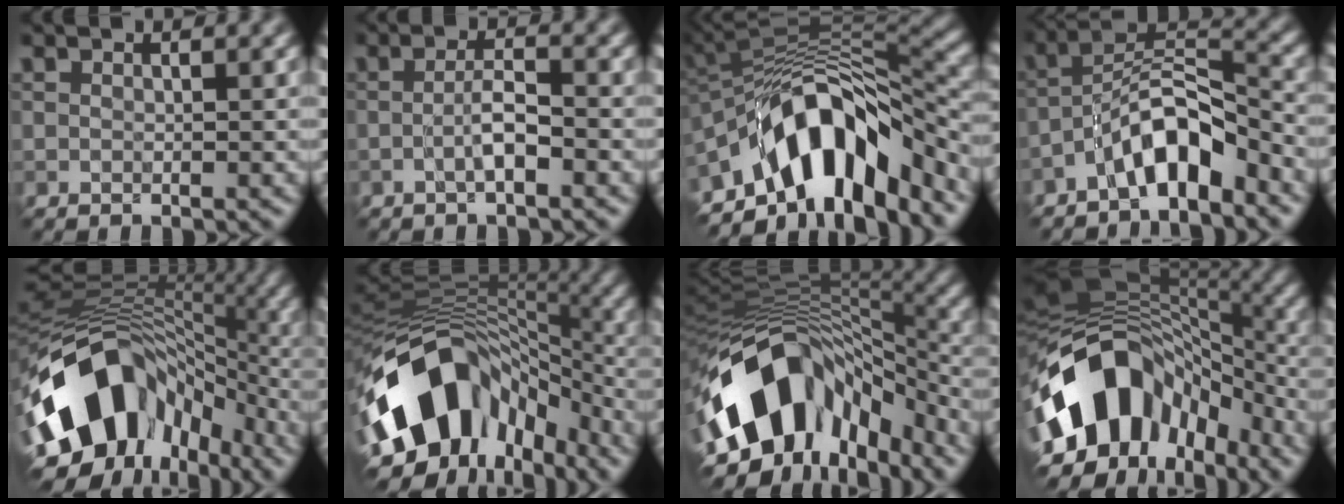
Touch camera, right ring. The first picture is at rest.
{"total": 2.4, "force": [-1.9, -0.1, 1.4], "torque": [-0.027, 0.014, -0.021]}
{"total": 13.0, "force": [-7.7, 5.9, 8.6], "torque": [-0.126, 0.020, -0.130]}
{"total": 6.3, "force": [-5.2, 1.4, 3.3], "torque": [-0.058, 0.022, -0.082]}
{"total": 14.8, "force": [-6.1, 10.3, 8.7], "torque": [-0.155, 0.019, -0.097]}
{"total": 13.8, "force": [-6.4, 9.0, 8.3], "torque": [-0.158, 0.016, -0.098]}
{"total": 13.8, "force": [-7.1, 7.9, 8.8], "torque": [-0.167, 0.023, -0.104]}
{"total": 14.1, "force": [-5.3, 9.2, 9.3], "torque": [-0.167, 0.021, -0.086]}